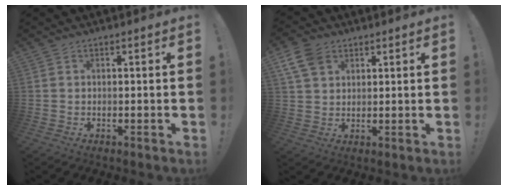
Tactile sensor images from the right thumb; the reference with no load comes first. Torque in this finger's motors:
{"motor_torque": [0.02, 0.04, 0.33, 0.26, 0.00]}